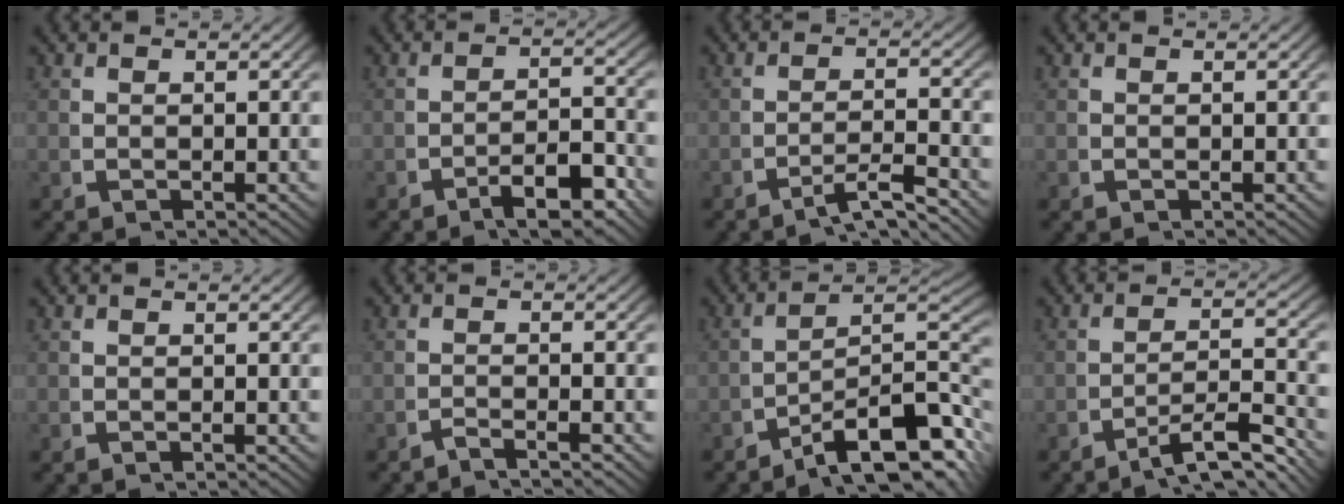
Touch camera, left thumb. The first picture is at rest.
{"total": 4.6, "force": [-2.3, 1.6, 3.7], "torque": [-0.047, -0.011, -0.034]}
{"total": 3.1, "force": [-2.2, 0.6, 2.2], "torque": [-0.039, -0.005, -0.037]}
{"total": 0.0}
{"total": 0.0}
{"total": 1.9, "force": [-1.8, -0.2, 0.5], "torque": [-0.007, 0.000, -0.037]}
{"total": 12.5, "force": [-4.8, 7.0, 9.2], "torque": [-0.141, -0.044, -0.059]}
{"total": 5.7, "force": [-3.2, 2.3, 4.2], "torque": [-0.071, -0.019, -0.044]}